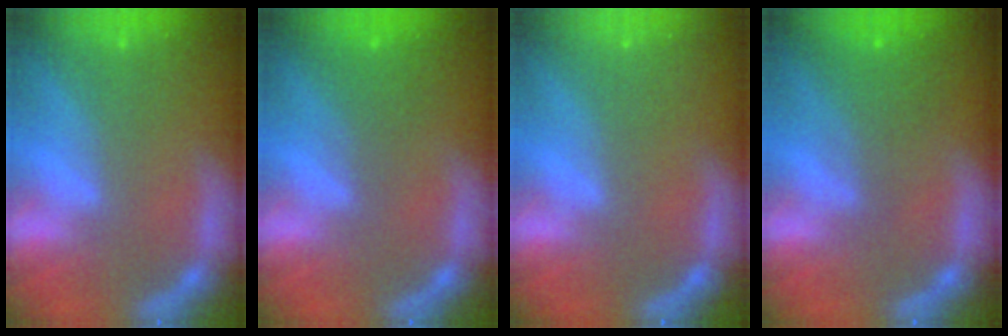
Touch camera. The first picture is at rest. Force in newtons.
{"total": 2.0}
{"total": 0.0}
{"total": 3.0}